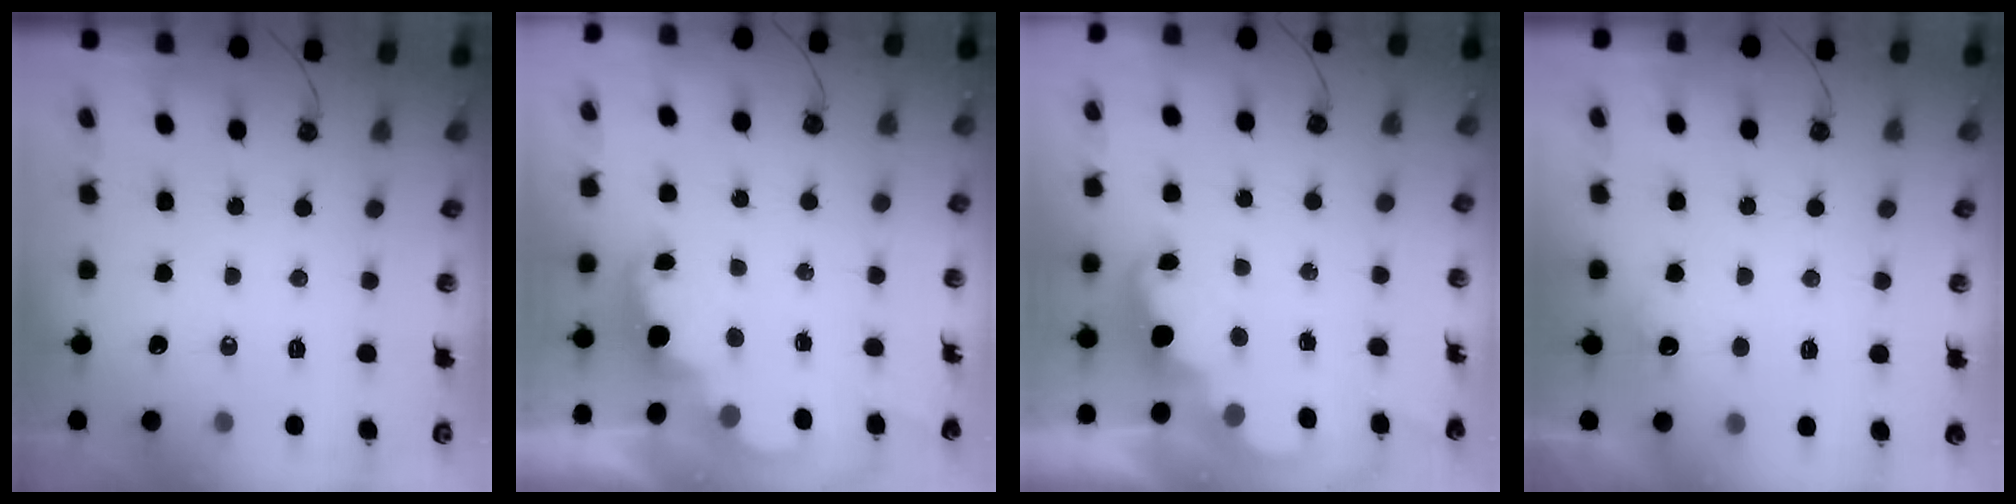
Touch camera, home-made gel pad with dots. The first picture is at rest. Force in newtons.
{"total": 2.4, "press": 2.3, "slide": 0.6}
{"total": 2.4, "press": 2.3, "slide": 0.5}
{"total": 4.6, "press": 4.6, "slide": 0.3}